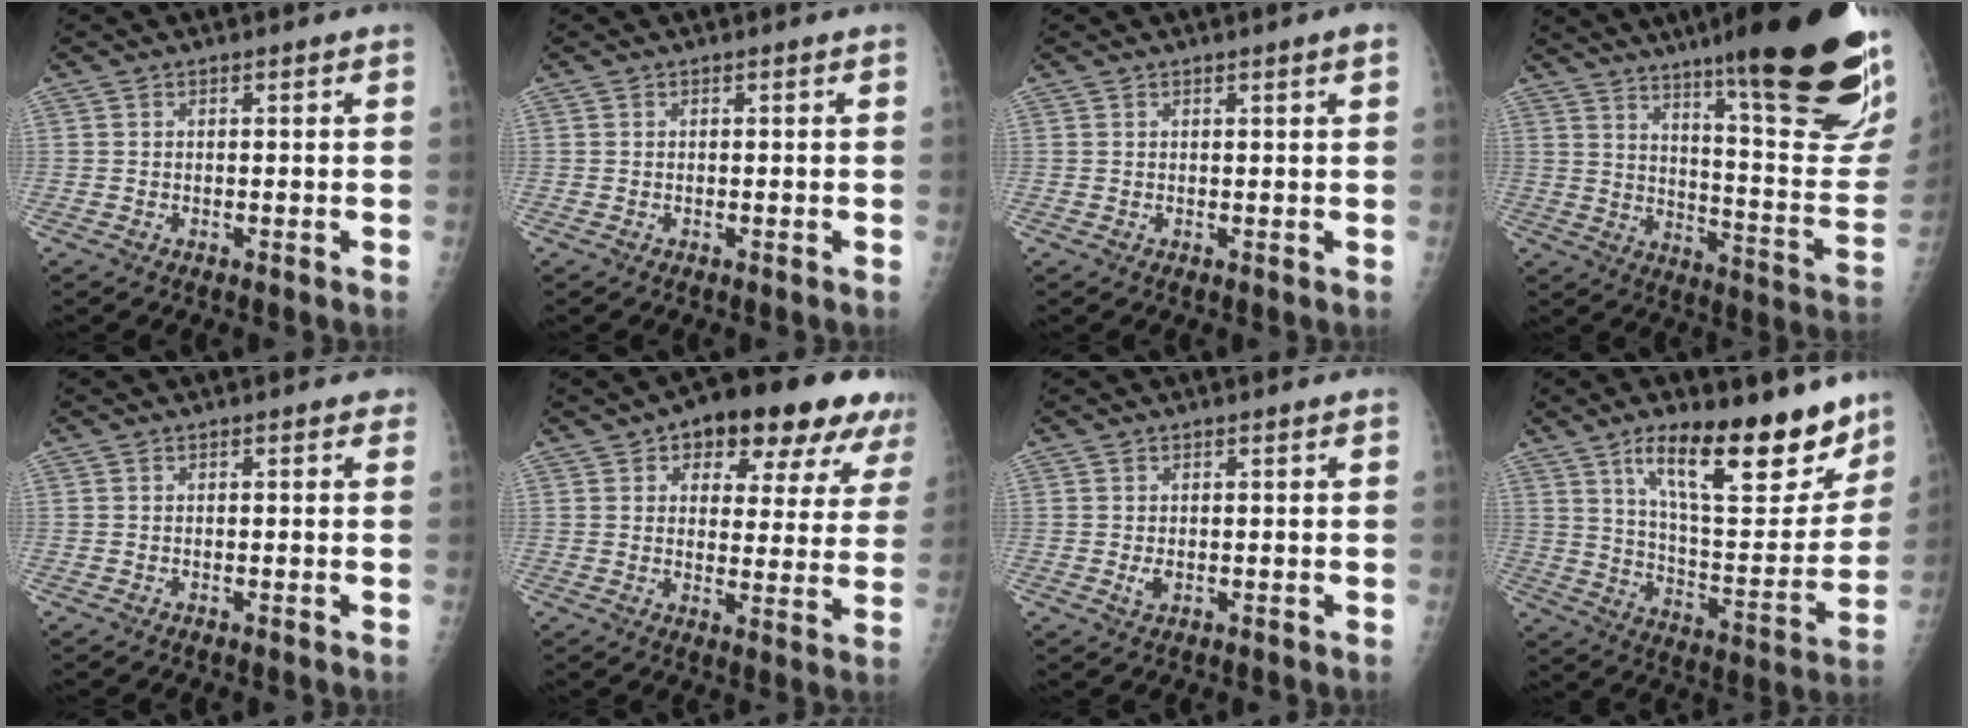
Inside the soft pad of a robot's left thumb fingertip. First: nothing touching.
{"total": 0.0}
{"total": 1.6, "force": [0.9, 0.0, 1.4], "torque": [-0.022, -0.002, 0.012]}
{"total": 31.1, "force": [20.6, 4.6, 22.8], "torque": [-0.255, -0.106, 0.291]}
{"total": 0.8, "force": [0.4, 0.5, 0.4], "torque": [0.002, 0.000, -0.001]}
{"total": 18.9, "force": [11.0, 9.2, 12.3], "torque": [-0.115, -0.010, 0.141]}
{"total": 1.9, "force": [0.1, 1.1, 1.6], "torque": [-0.024, -0.004, 0.005]}
{"total": 22.4, "force": [14.3, 7.8, 15.4], "torque": [-0.184, -0.072, 0.232]}